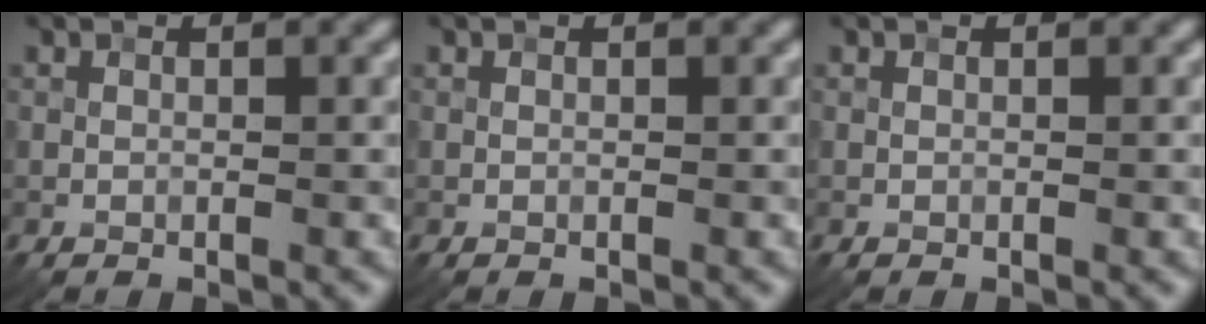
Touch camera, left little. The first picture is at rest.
{"total": 0.0}
{"total": 0.0}